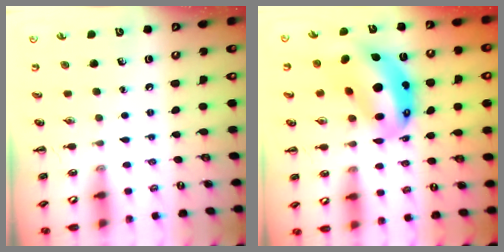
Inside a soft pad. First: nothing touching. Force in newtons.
{"total": 13.6, "press": 13.1, "slide": 3.4}